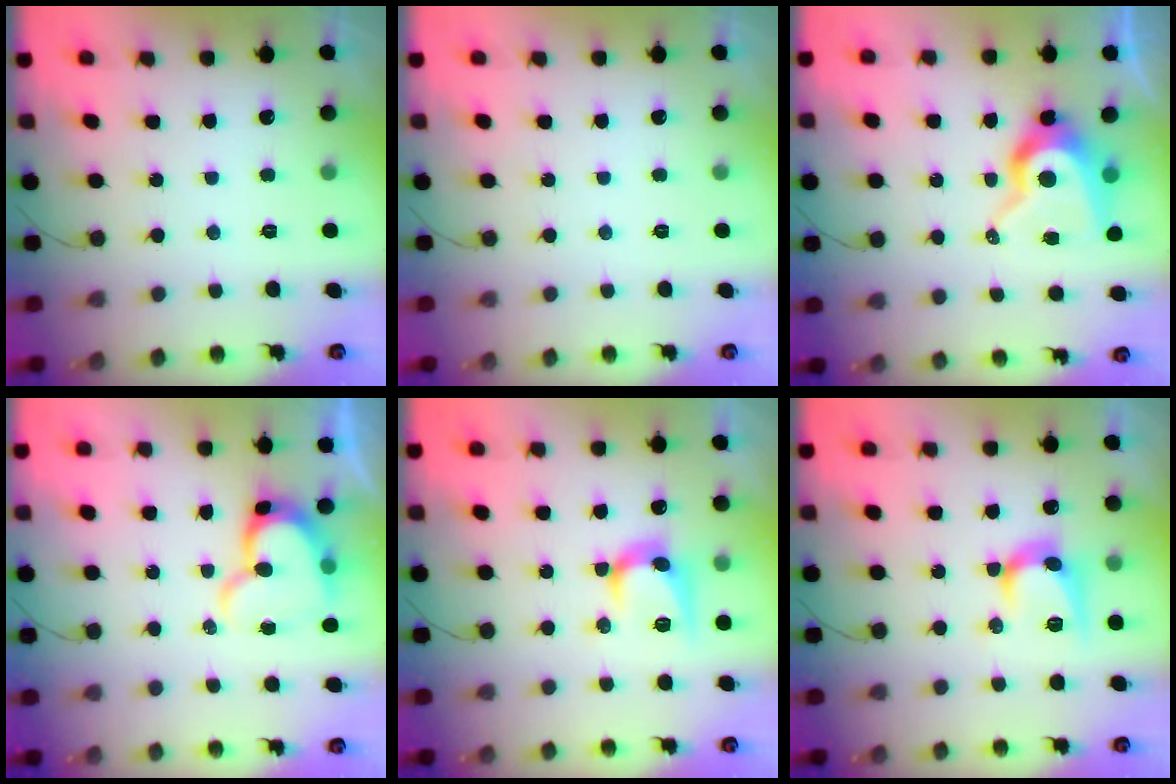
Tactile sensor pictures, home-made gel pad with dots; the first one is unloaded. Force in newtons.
{"total": 0.0}
{"total": 12.3, "press": 12.3, "slide": 1.1}
{"total": 13.8, "press": 13.7, "slide": 1.3}
{"total": 11.0, "press": 11.0, "slide": 0.7}
{"total": 11.1, "press": 11.1, "slide": 0.6}